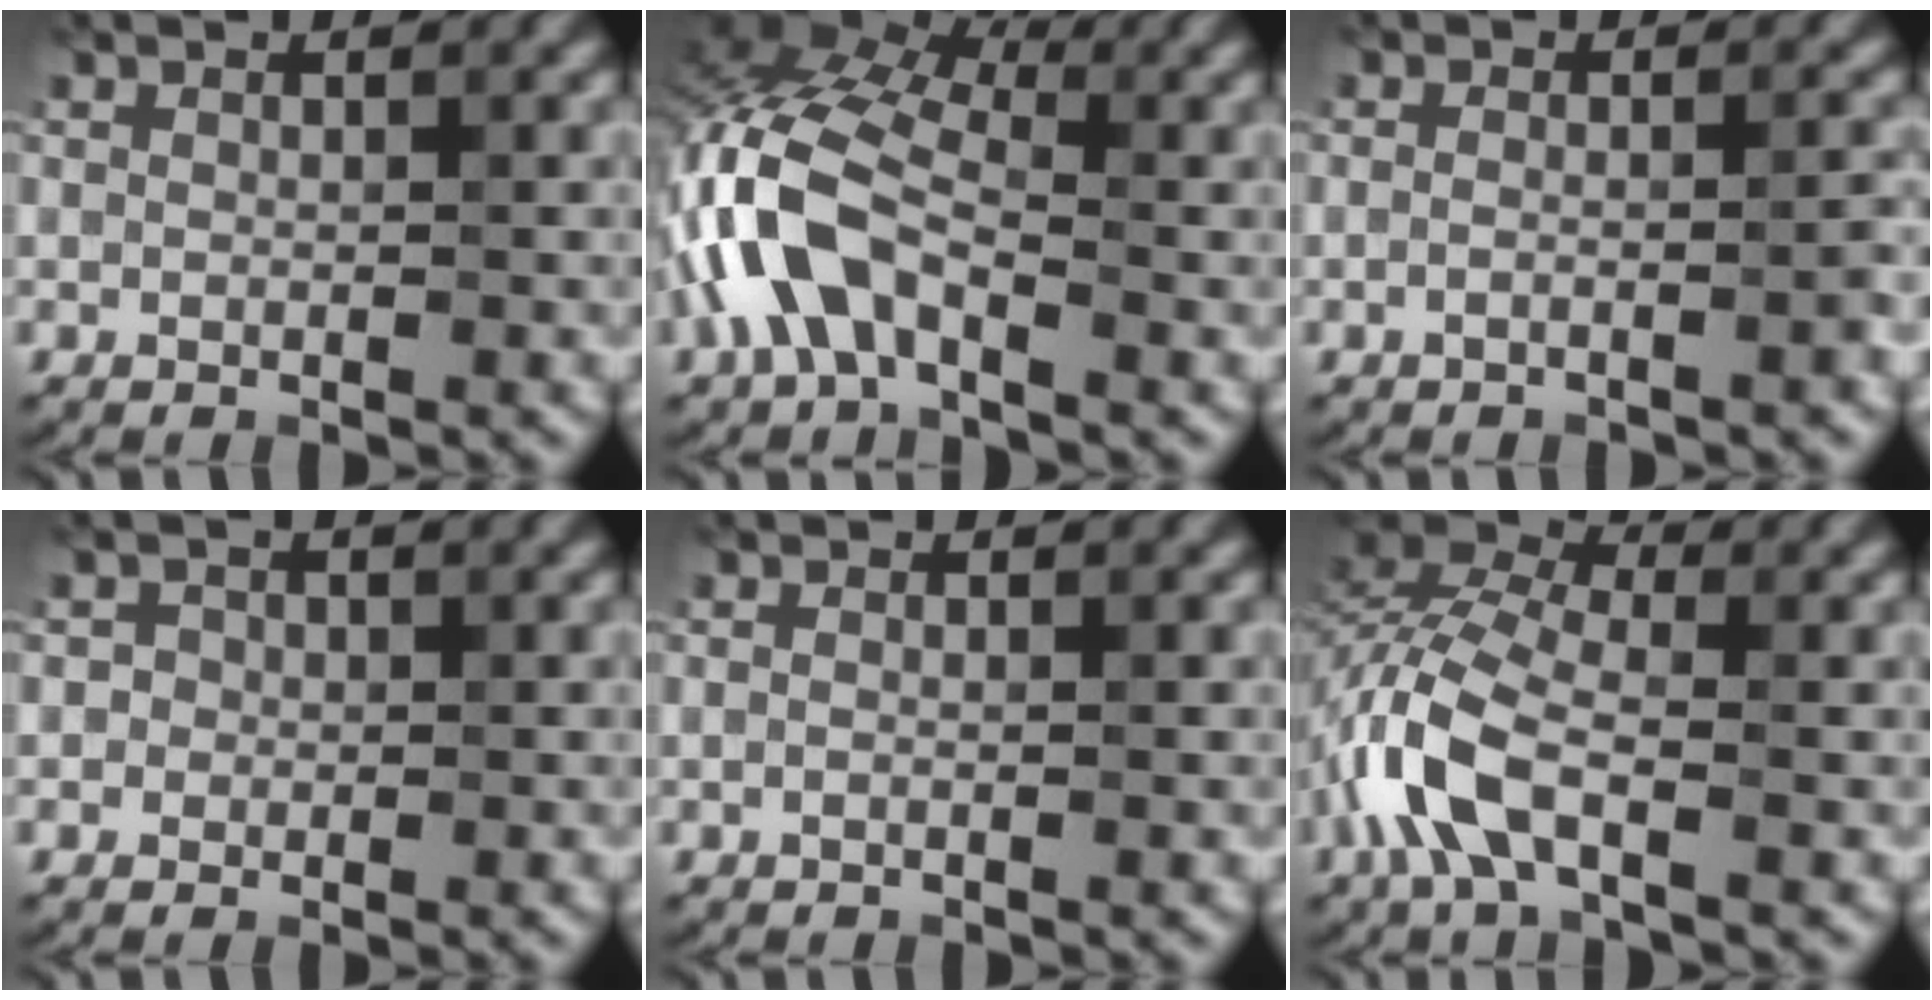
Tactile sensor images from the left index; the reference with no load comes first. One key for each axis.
{"total": 8.8, "fx": -2.5, "fy": 4.8, "fz": 7.0, "tx": -0.165, "ty": 0.019, "tz": -0.068}
{"total": 1.8, "fx": -0.9, "fy": 0.4, "fz": 1.5, "tx": -0.022, "ty": 0.002, "tz": -0.023}
{"total": 1.1, "fx": 0.0, "fy": 1.0, "fz": 0.2, "tx": 0.003, "ty": -0.003, "tz": -0.002}
{"total": 0.6, "fx": -0.1, "fy": 0.2, "fz": 0.6, "tx": -0.013, "ty": -0.009, "tz": -0.005}
{"total": 7.0, "fx": -2.8, "fy": 3.5, "fz": 5.3, "tx": -0.126, "ty": 0.005, "tz": -0.068}